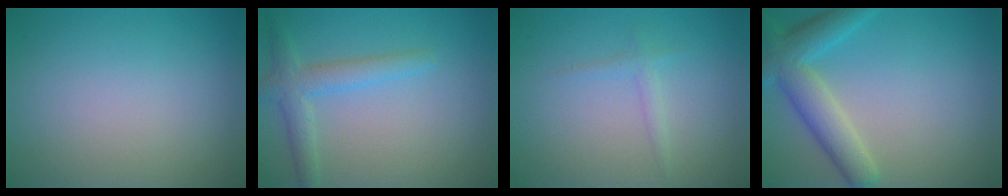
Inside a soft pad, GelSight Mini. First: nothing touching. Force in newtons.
{"total": 2.9, "press": 2.9, "slide": 0.2}
{"total": 1.1, "press": 1.1, "slide": 0.1}
{"total": 5.2, "press": 5.2, "slide": 0.4}